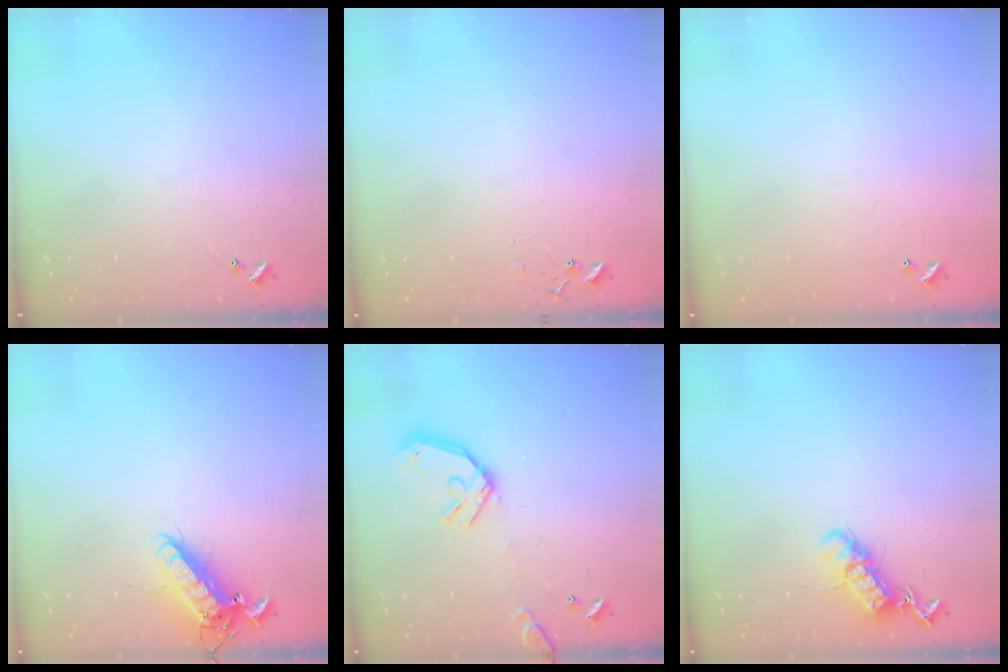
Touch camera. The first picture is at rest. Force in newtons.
{"total": 6.9, "press": 6.9, "slide": 0.4}
{"total": 3.7, "press": 3.6, "slide": 0.4}
{"total": 13.2, "press": 13.0, "slide": 2.1}
{"total": 14.4, "press": 14.2, "slide": 2.1}
{"total": 13.0, "press": 13.0, "slide": 0.3}